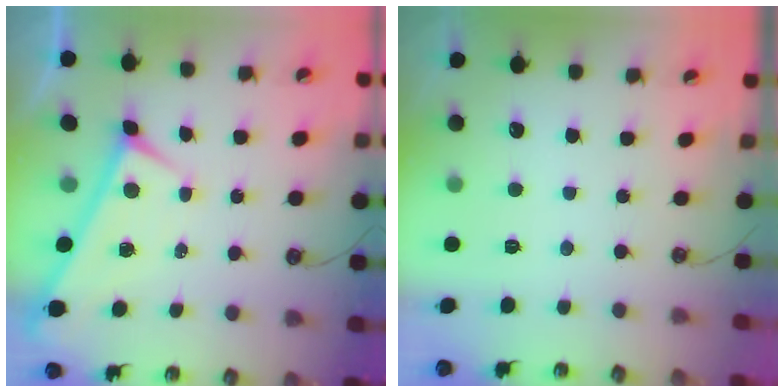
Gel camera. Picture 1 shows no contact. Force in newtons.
{"total": 0.0}